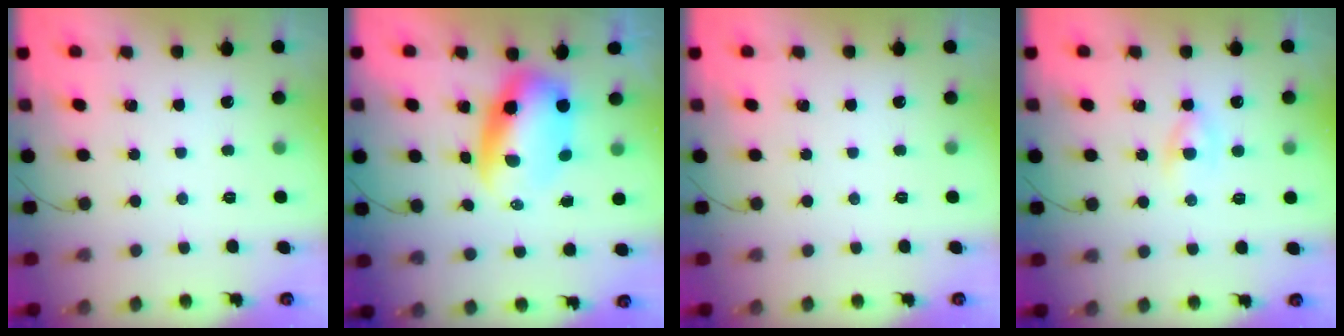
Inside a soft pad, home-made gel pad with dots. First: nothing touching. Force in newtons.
{"total": 7.9, "press": 7.6, "slide": 2.1}
{"total": 0.0}
{"total": 2.1, "press": 2.0, "slide": 0.8}